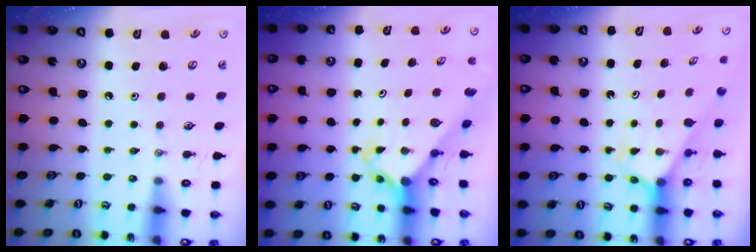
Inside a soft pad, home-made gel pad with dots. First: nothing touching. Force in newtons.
{"total": 2.7, "press": 2.7, "slide": 0.2}
{"total": 2.7, "press": 2.7, "slide": 0.1}